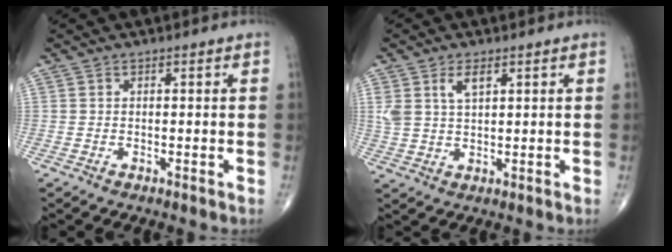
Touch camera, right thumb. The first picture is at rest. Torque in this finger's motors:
{"motor_torque": [0.01, 0.01, 0.32, 0.31, 0.02]}